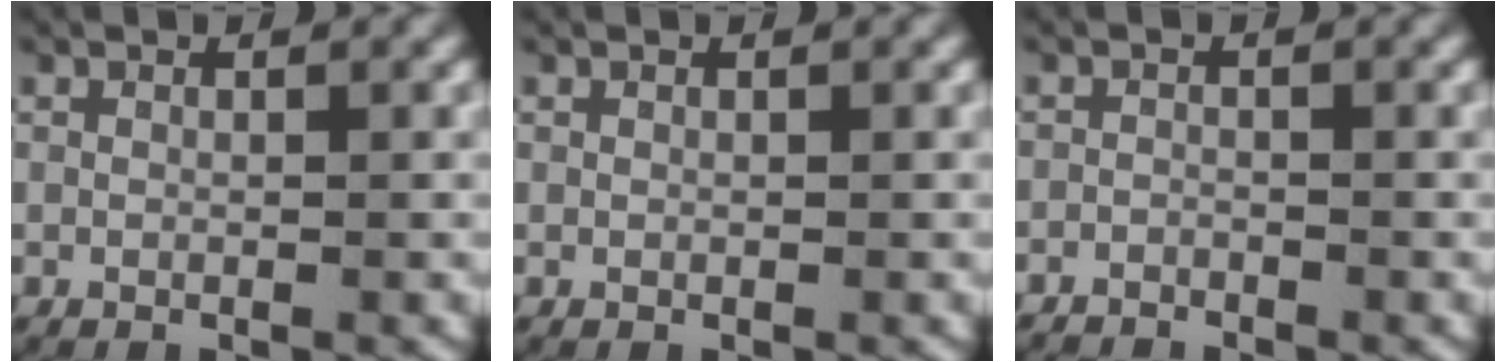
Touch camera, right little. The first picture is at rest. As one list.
[{"total": 0.0}, {"total": 1.8, "force": [-1.8, 0.4, 0.0], "torque": [-0.006, -0.012, -0.029]}]